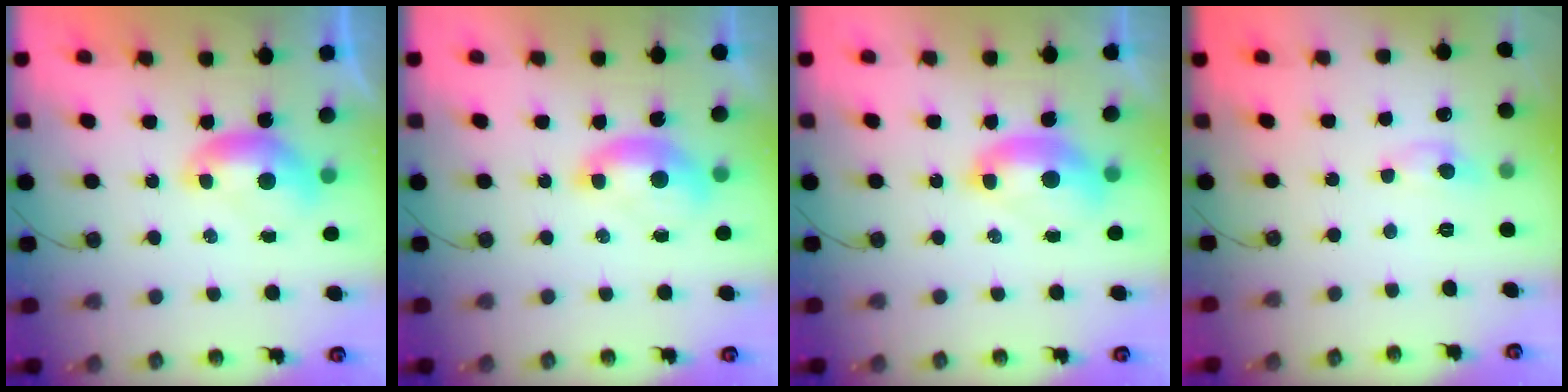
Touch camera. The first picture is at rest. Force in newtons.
{"total": 1.5, "press": 1.3, "slide": 0.7}
{"total": 2.4, "press": 2.4, "slide": 0.6}
{"total": 1.9, "press": 1.8, "slide": 0.6}